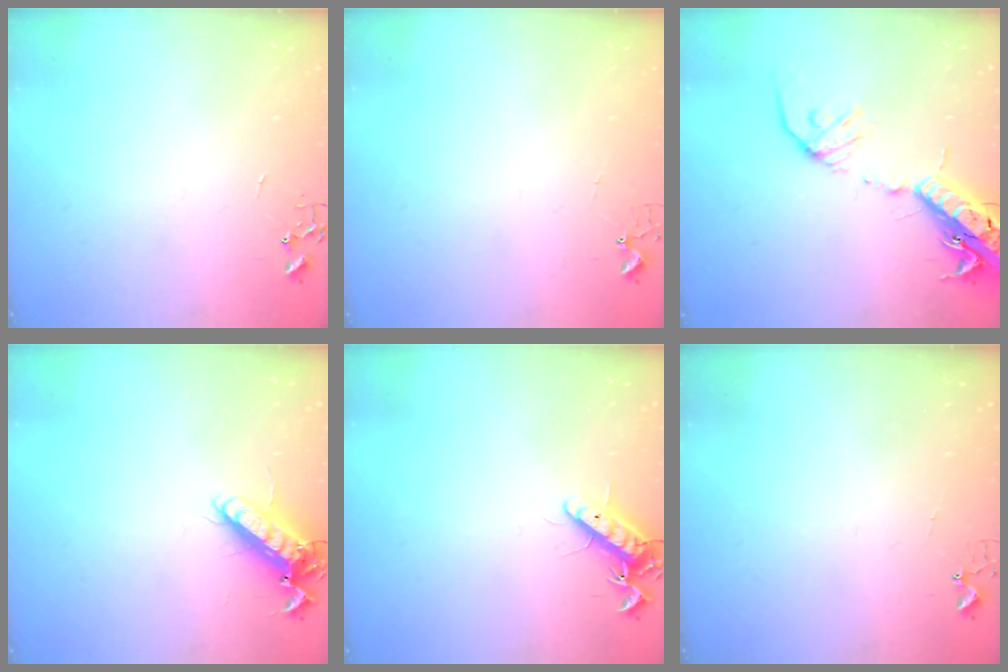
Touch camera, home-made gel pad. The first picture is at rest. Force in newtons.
{"total": 2.7, "press": 2.7, "slide": 0.3}
{"total": 17.9, "press": 17.4, "slide": 4.3}
{"total": 12.6, "press": 12.4, "slide": 2.4}
{"total": 11.3, "press": 11.2, "slide": 1.5}
{"total": 2.7, "press": 2.7, "slide": 0.3}